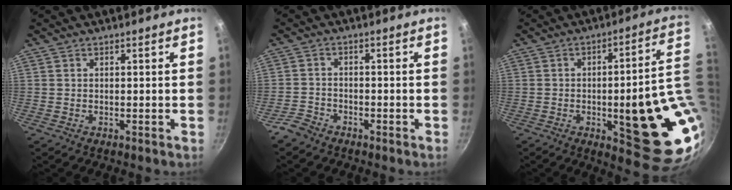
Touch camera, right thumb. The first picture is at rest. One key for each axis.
{"total": 3.5, "fx": -2.8, "fy": 1.8, "fz": 0.9, "tx": -0.019, "ty": 0.029, "tz": -0.056}
{"total": 21.4, "fx": -2.0, "fy": 6.2, "fz": 20.4, "tx": -0.221, "ty": -0.005, "tz": -0.018}